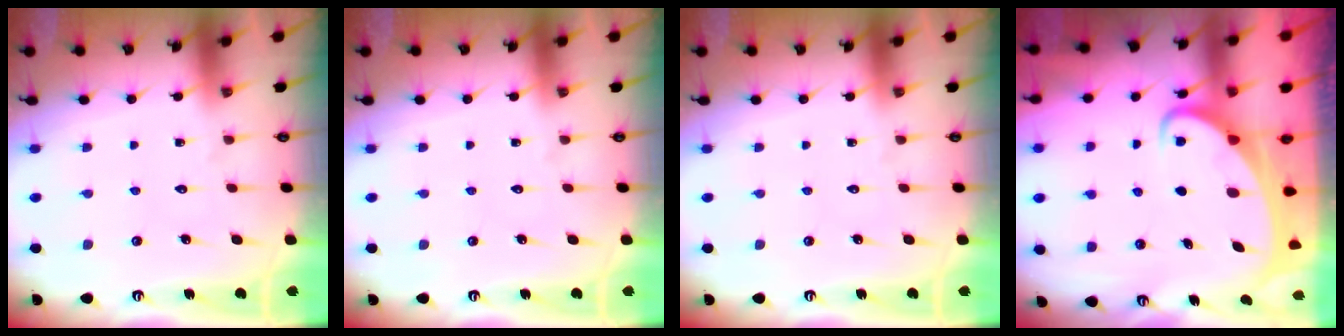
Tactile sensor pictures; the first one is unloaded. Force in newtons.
{"total": 0.0}
{"total": 0.0}
{"total": 2.6, "press": 2.6, "slide": 0.5}